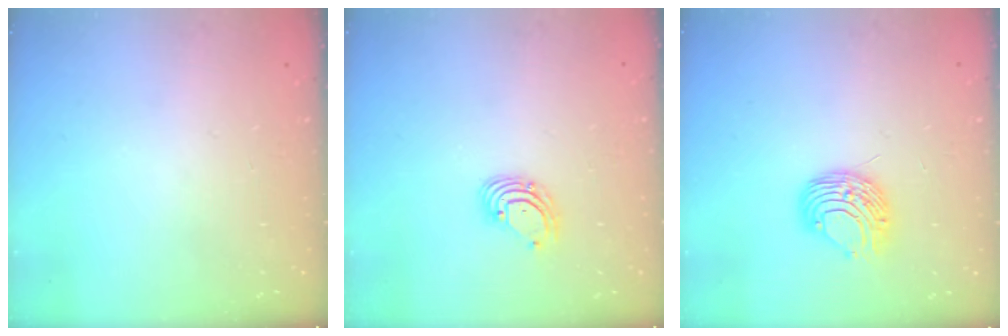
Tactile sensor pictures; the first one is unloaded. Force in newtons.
{"total": 3.3, "press": 3.3, "slide": 0.4}
{"total": 8.9, "press": 8.9, "slide": 0.7}